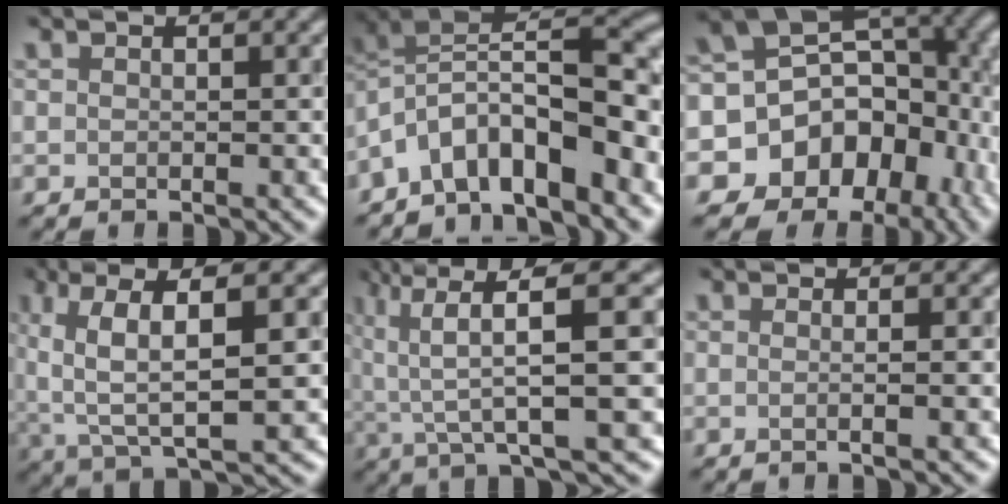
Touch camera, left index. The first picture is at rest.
{"total": 9.3, "force": [-6.2, 2.7, 6.4], "torque": [-0.111, -0.001, -0.070]}
{"total": 15.0, "force": [-7.4, 11.3, 6.5], "torque": [-0.122, -0.017, -0.067]}
{"total": 6.1, "force": [1.1, 1.2, 5.9], "torque": [-0.145, -0.006, 0.058]}
{"total": 6.7, "force": [0.9, 0.0, 6.6], "torque": [-0.132, 0.005, 0.058]}
{"total": 1.7, "force": [-0.2, 0.5, 1.6], "torque": [-0.011, 0.005, -0.015]}